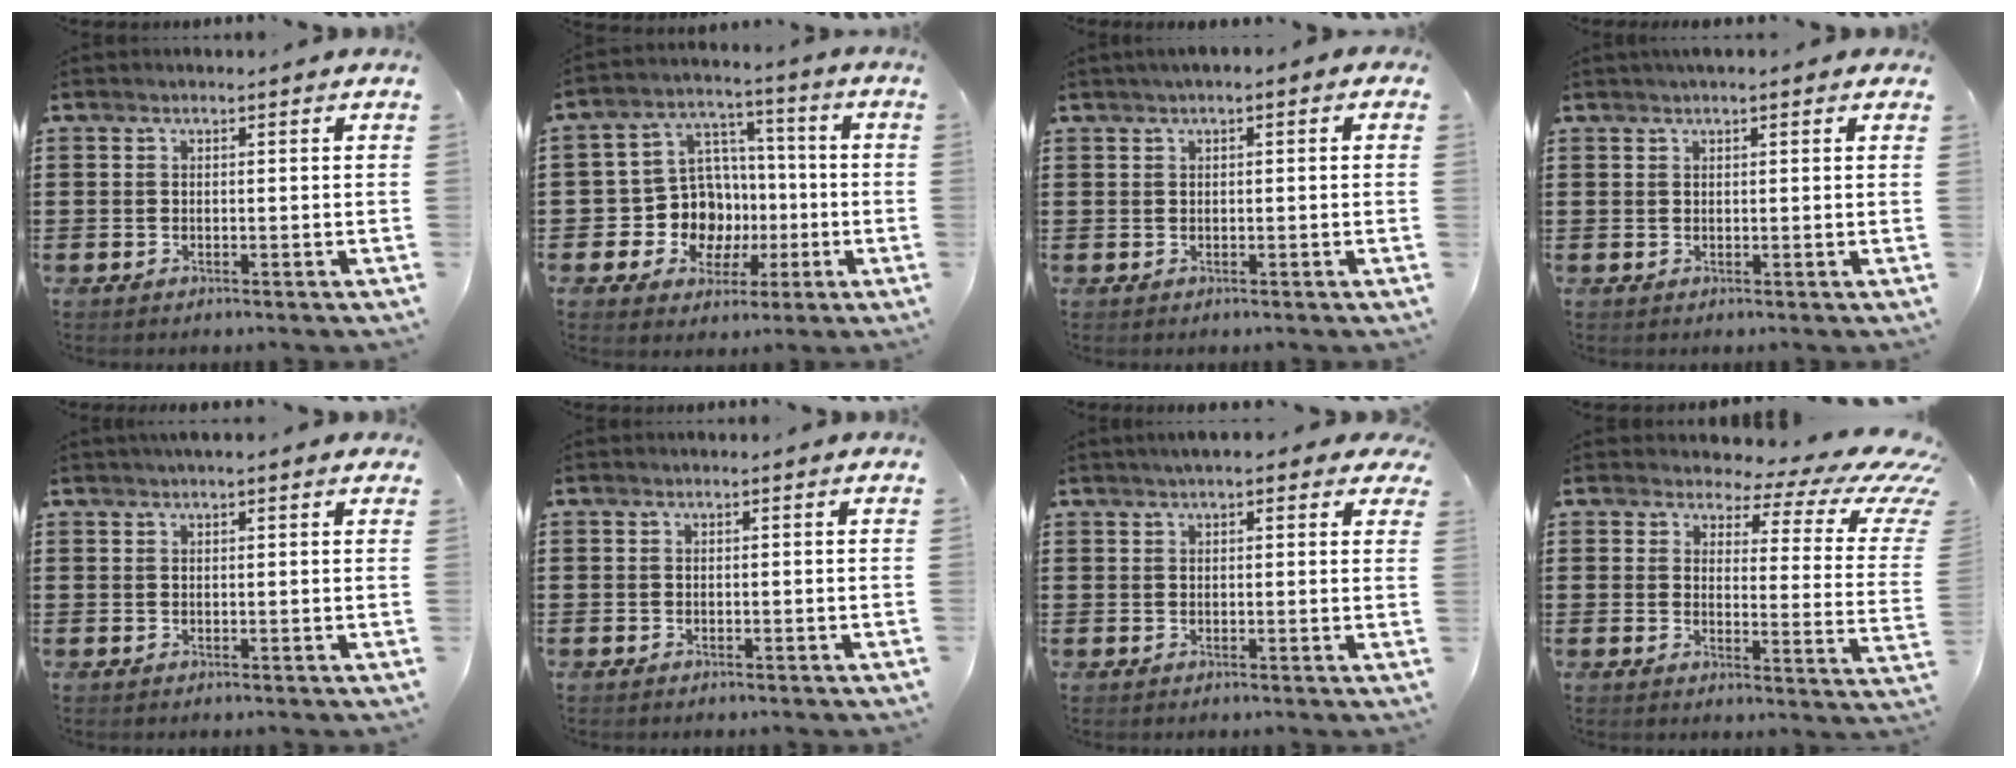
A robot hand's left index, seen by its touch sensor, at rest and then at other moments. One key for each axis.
{"total": 10.7, "fx": -1.9, "fy": 9.9, "fz": 3.5, "tx": -0.103, "ty": 0.010, "tz": -0.025}
{"total": 0.9, "fx": 0.0, "fy": 0.3, "fz": 0.8, "tx": -0.016, "ty": 0.003, "tz": 0.000}
{"total": 1.3, "fx": 1.0, "fy": 0.2, "fz": 0.8, "tx": -0.018, "ty": 0.003, "tz": 0.017}
{"total": 1.7, "fx": 1.3, "fy": 0.2, "fz": 1.0, "tx": -0.021, "ty": 0.004, "tz": 0.023}
{"total": 0.0}
{"total": 2.5, "fx": 1.9, "fy": 0.7, "fz": 1.6, "tx": -0.036, "ty": 0.006, "tz": 0.033}
{"total": 5.2, "fx": 3.5, "fy": 2.1, "fz": 3.2, "tx": -0.054, "ty": -0.026, "tz": 0.054}